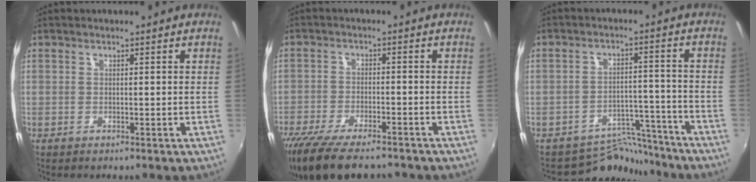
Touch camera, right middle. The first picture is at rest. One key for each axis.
{"total": 14.4, "fx": -11.7, "fy": 4.0, "fz": 7.4, "tx": -0.161, "ty": -0.039, "tz": -0.195}
{"total": 8.5, "fx": -8.0, "fy": 2.8, "fz": -0.7, "tx": 0.007, "ty": 0.032, "tz": -0.121}